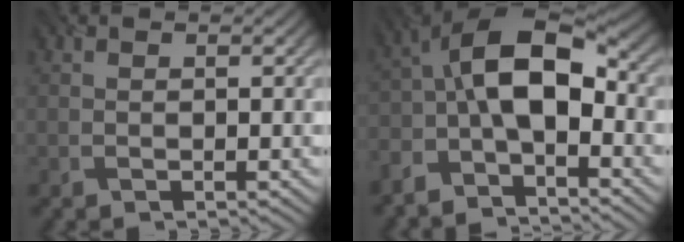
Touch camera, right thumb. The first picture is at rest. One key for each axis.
{"total": 10.5, "fx": -3.2, "fy": 5.0, "fz": 8.7, "tx": -0.161, "ty": 0.007, "tz": -0.072}